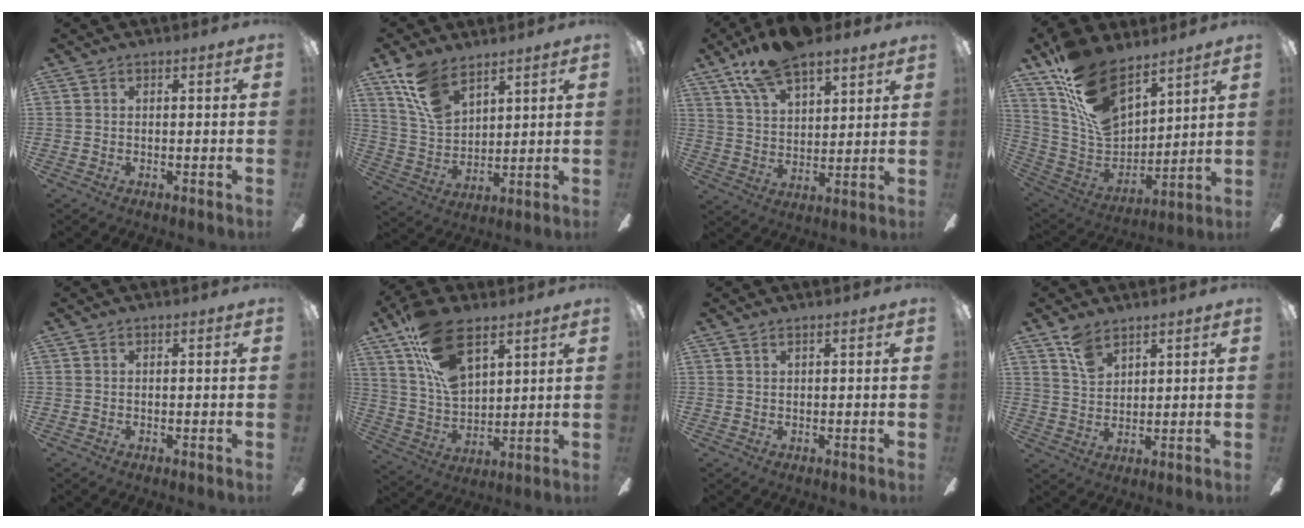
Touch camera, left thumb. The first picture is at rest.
{"total": 11.9, "force": [8.5, 5.6, 6.1], "torque": [-0.144, -0.023, 0.167]}
{"total": 13.6, "force": [10.4, 5.0, 7.2], "torque": [-0.140, -0.041, 0.189]}
{"total": 18.1, "force": [12.2, 8.6, 10.2], "torque": [-0.198, -0.074, 0.226]}
{"total": 0.0}
{"total": 16.4, "force": [9.5, 7.8, 10.8], "torque": [-0.203, -0.035, 0.175]}
{"total": 0.6, "force": [0.5, 0.0, 0.3], "torque": [-0.008, -0.001, 0.010]}
{"total": 6.0, "force": [4.5, 2.8, 2.9], "torque": [-0.059, -0.014, 0.084]}